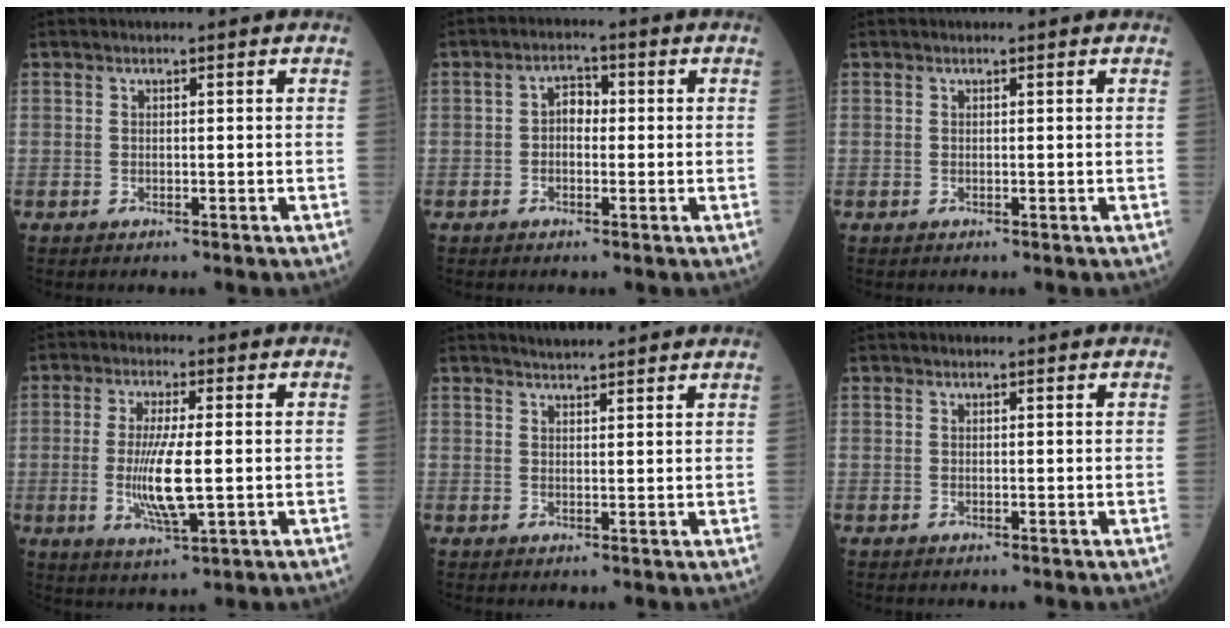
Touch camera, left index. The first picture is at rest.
{"total": 3.0, "force": [-0.2, 1.9, 2.4], "torque": [-0.039, 0.016, -0.007]}
{"total": 0.0}
{"total": 8.1, "force": [-0.7, 1.2, 8.0], "torque": [-0.164, -0.014, -0.013]}
{"total": 5.5, "force": [5.1, 0.6, 1.9], "torque": [-0.030, 0.022, 0.065]}
{"total": 0.7, "force": [0.7, 0.1, 0.1], "torque": [-0.004, -0.001, 0.005]}